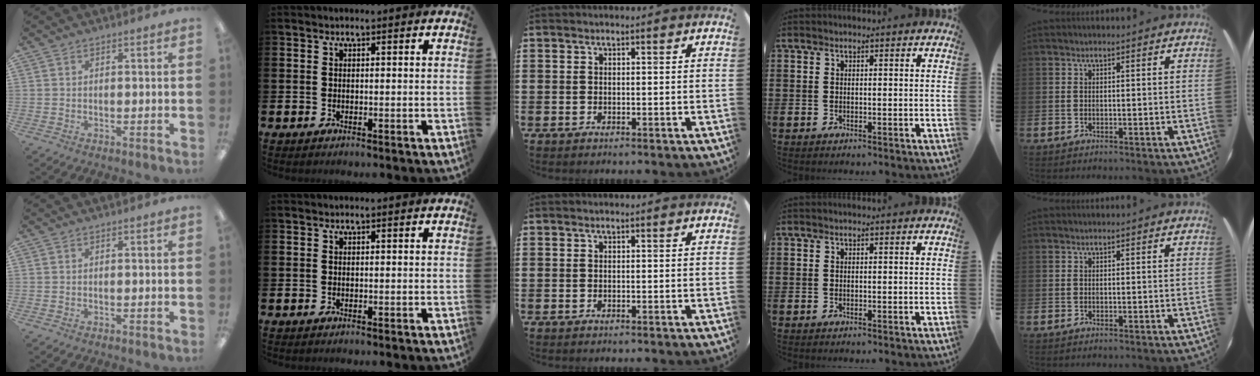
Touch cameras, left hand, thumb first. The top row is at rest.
{}